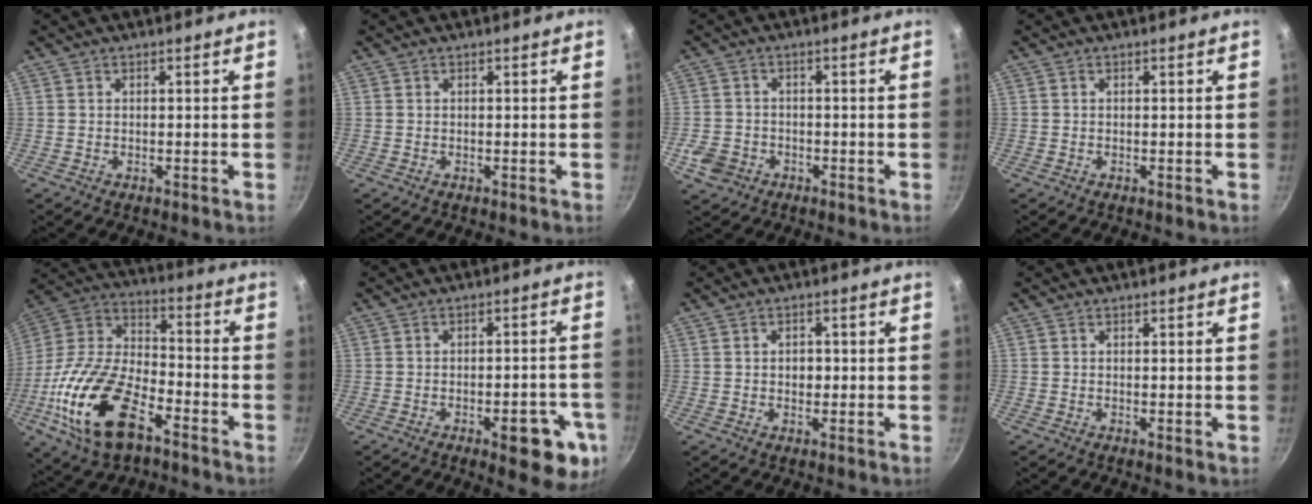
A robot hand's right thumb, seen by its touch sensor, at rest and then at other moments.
{"total": 0.0}
{"total": 4.9, "force": [-2.2, 3.9, 1.8], "torque": [-0.036, 0.025, -0.038]}
{"total": 0.0}
{"total": 23.0, "force": [-9.9, 11.8, 17.1], "torque": [-0.316, 0.040, -0.201]}
{"total": 11.8, "force": [-4.6, 4.5, 9.9], "torque": [-0.084, 0.016, -0.052]}
{"total": 2.5, "force": [0.0, 2.0, 1.5], "torque": [-0.014, 0.001, -0.001]}
{"total": 0.0}